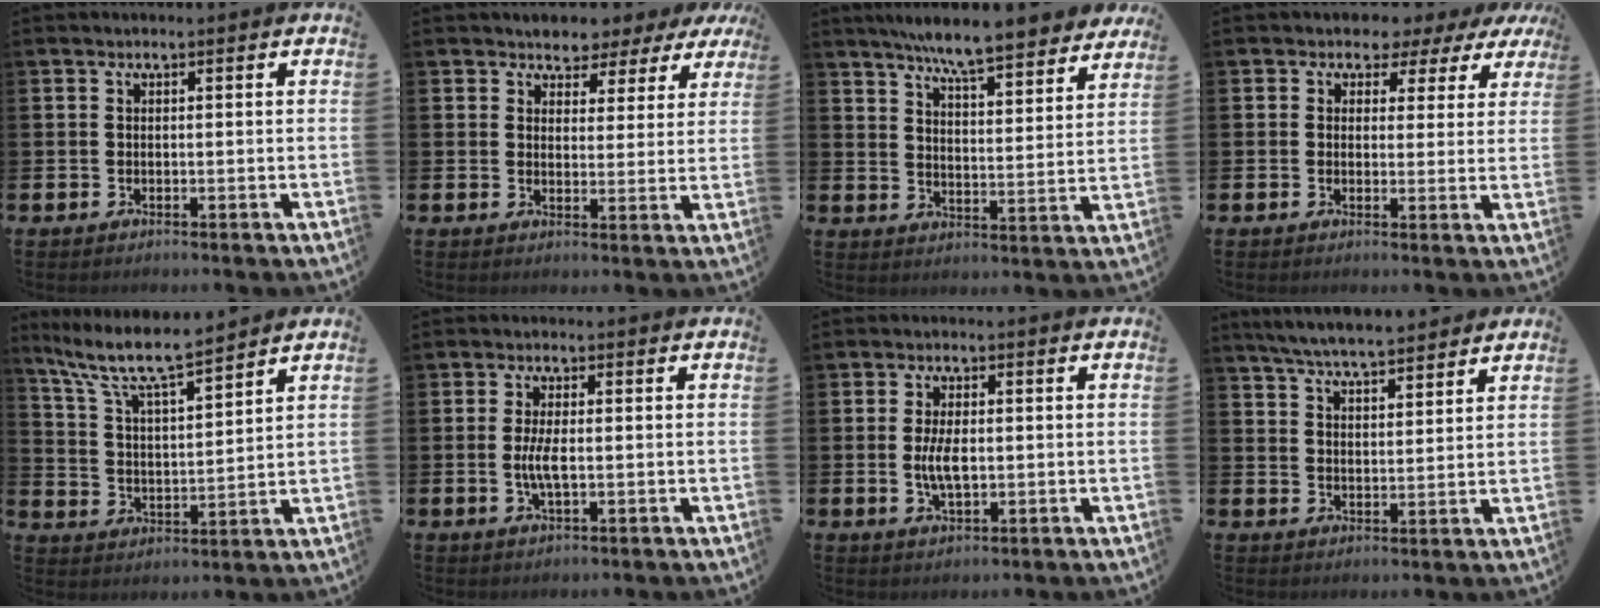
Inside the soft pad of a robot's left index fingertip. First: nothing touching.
{"total": 3.5, "force": [2.9, 1.8, -0.3], "torque": [-0.003, -0.022, 0.045]}
{"total": 8.2, "force": [7.6, 0.6, 3.1], "torque": [-0.071, -0.046, 0.131]}
{"total": 2.6, "force": [1.6, 2.1, 0.2], "torque": [-0.017, -0.007, 0.020]}
{"total": 8.9, "force": [8.0, 0.9, 3.9], "torque": [-0.112, -0.046, 0.138]}
{"total": 3.5, "force": [-0.2, 1.2, 3.3], "torque": [-0.058, -0.005, -0.008]}
{"total": 4.6, "force": [-0.1, 2.0, 4.2], "torque": [-0.077, -0.002, -0.005]}
{"total": 6.1, "force": [5.9, 0.3, 1.4], "torque": [-0.050, -0.026, 0.108]}